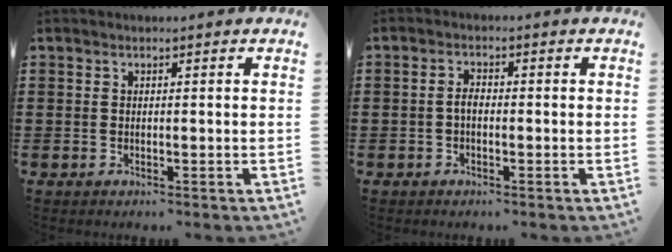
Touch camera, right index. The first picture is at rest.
{"total": 1.8, "force": [-0.5, 0.8, 1.5], "torque": [-0.038, -0.002, -0.012]}